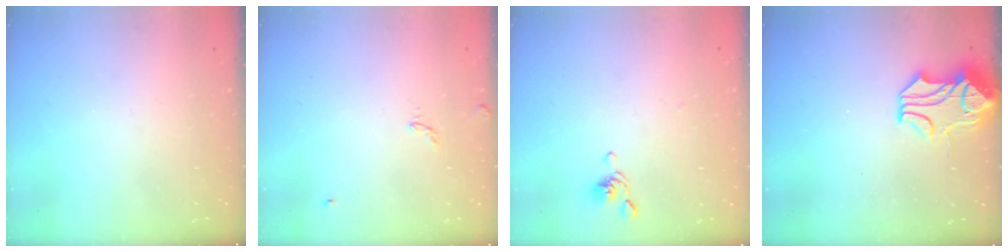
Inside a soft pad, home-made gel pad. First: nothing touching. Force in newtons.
{"total": 2.8, "press": 2.8, "slide": 0.3}
{"total": 2.6, "press": 2.5, "slide": 0.7}
{"total": 2.1, "press": 1.5, "slide": 1.5}